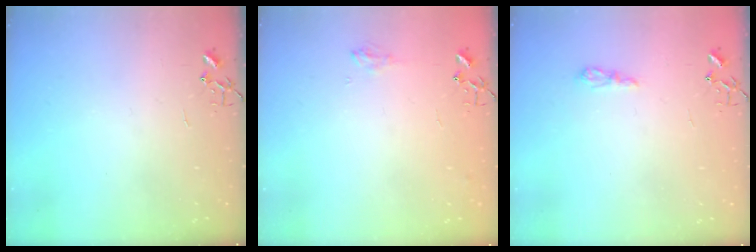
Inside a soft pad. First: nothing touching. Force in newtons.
{"total": 5.8, "press": 5.7, "slide": 0.7}
{"total": 6.3, "press": 6.2, "slide": 0.8}